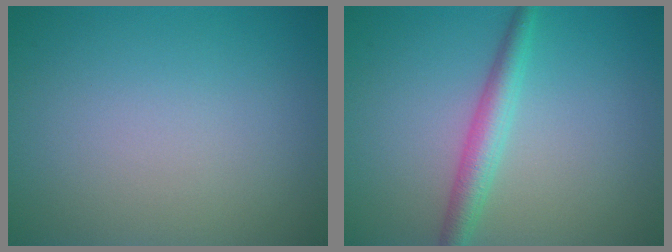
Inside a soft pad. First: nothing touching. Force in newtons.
{"total": 2.9, "press": 2.9, "slide": 0.1}